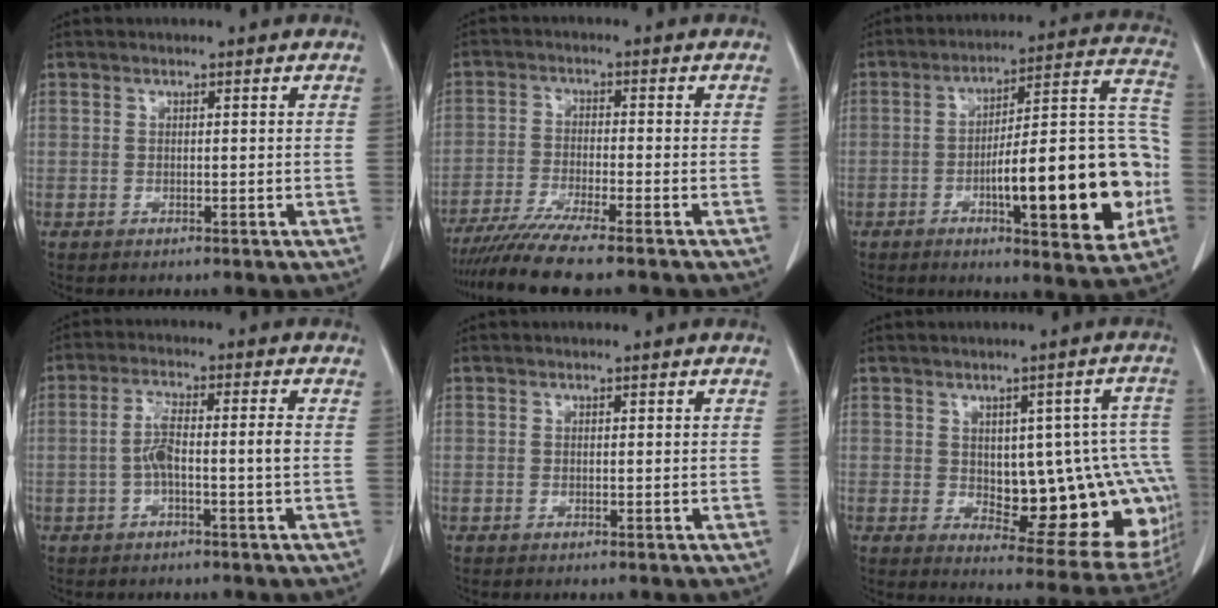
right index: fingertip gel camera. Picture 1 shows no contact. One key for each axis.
{"total": 9.1, "fx": -7.6, "fy": -0.7, "fz": 4.9, "tx": -0.075, "ty": -0.026, "tz": -0.127}
{"total": 21.7, "fx": -5.6, "fy": 4.3, "fz": 20.6, "tx": -0.243, "ty": 0.029, "tz": -0.071}
{"total": 5.1, "fx": -0.9, "fy": 0.3, "fz": 5.0, "tx": -0.101, "ty": 0.015, "tz": -0.016}
{"total": 0.0}
{"total": 17.6, "fx": -1.5, "fy": 7.2, "fz": 16.0, "tx": -0.137, "ty": 0.026, "tz": 0.008}